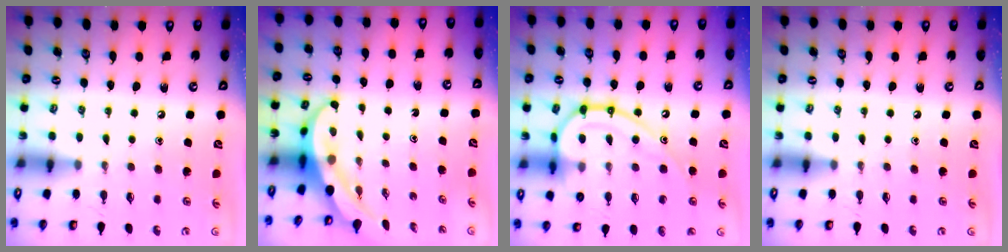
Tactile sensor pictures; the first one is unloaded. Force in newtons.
{"total": 4.5, "press": 4.4, "slide": 0.5}
{"total": 15.1, "press": 15.1, "slide": 1.4}
{"total": 0.0}